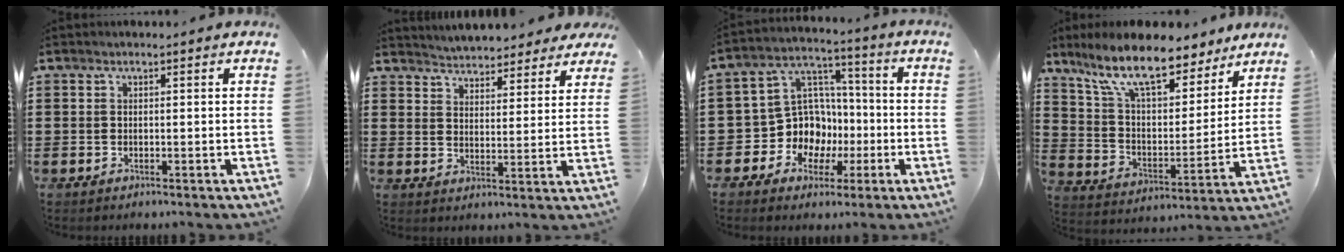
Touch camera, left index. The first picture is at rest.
{"total": 4.5, "force": [4.5, 0.4, 0.1], "torque": [-0.024, -0.021, 0.080]}
{"total": 10.6, "force": [-2.6, 9.7, 3.2], "torque": [-0.108, 0.008, -0.040]}
{"total": 12.2, "force": [9.8, 3.1, 6.7], "torque": [-0.158, -0.044, 0.172]}